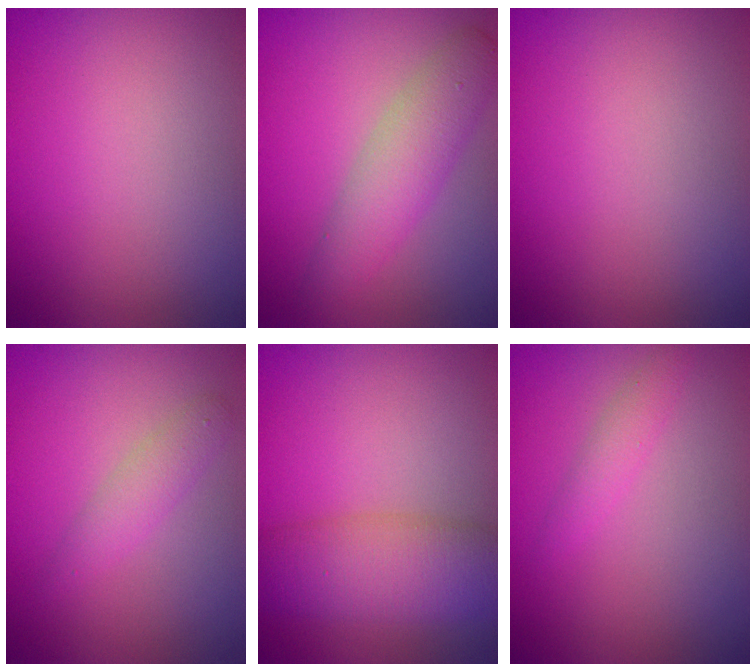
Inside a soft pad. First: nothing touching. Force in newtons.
{"total": 4.1, "press": 4.1, "slide": 0.1}
{"total": 0.0}
{"total": 1.9, "press": 1.9, "slide": 0.0}
{"total": 6.8, "press": 6.8, "slide": 0.2}
{"total": 1.4, "press": 1.4, "slide": 0.0}